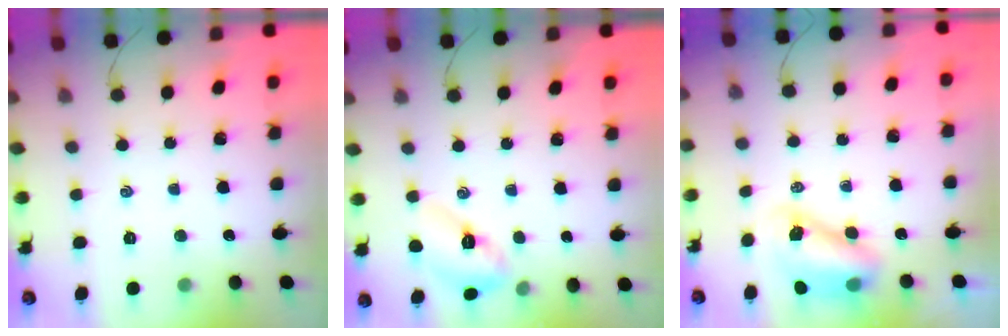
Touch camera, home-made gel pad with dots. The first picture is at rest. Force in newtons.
{"total": 7.8, "press": 7.7, "slide": 0.3}
{"total": 8.6, "press": 8.4, "slide": 1.9}